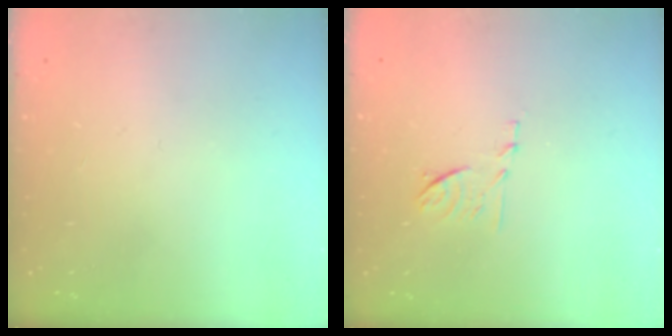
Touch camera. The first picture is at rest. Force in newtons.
{"total": 6.9, "press": 6.8, "slide": 1.0}